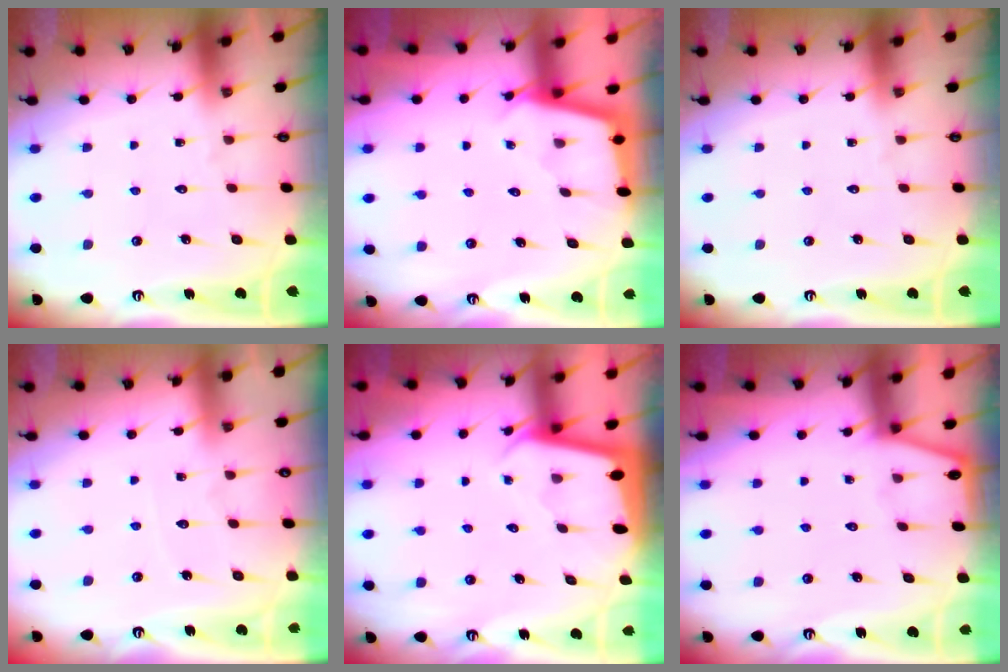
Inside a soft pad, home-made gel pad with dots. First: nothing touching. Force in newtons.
{"total": 2.5, "press": 2.4, "slide": 0.3}
{"total": 0.0}
{"total": 2.8, "press": 2.8, "slide": 0.4}
{"total": 1.8, "press": 1.8, "slide": 0.1}
{"total": 1.8, "press": 1.8, "slide": 0.1}